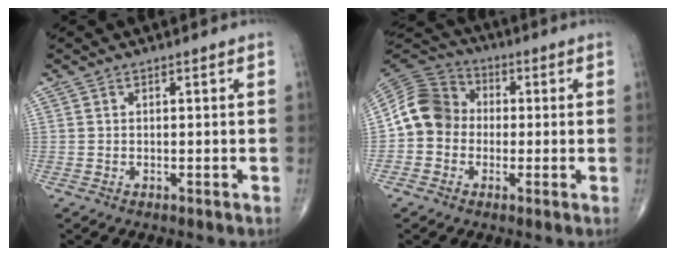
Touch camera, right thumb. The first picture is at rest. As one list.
[{"total": 10.5, "force": [-0.7, 9.3, 4.9], "torque": [-0.076, 0.034, -0.028]}]